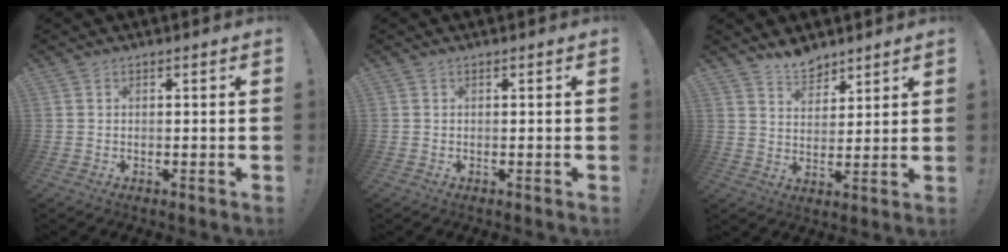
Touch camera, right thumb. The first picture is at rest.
{"total": 0.0}
{"total": 7.1, "force": [6.2, 3.1, 1.1], "torque": [-0.024, -0.047, 0.120]}